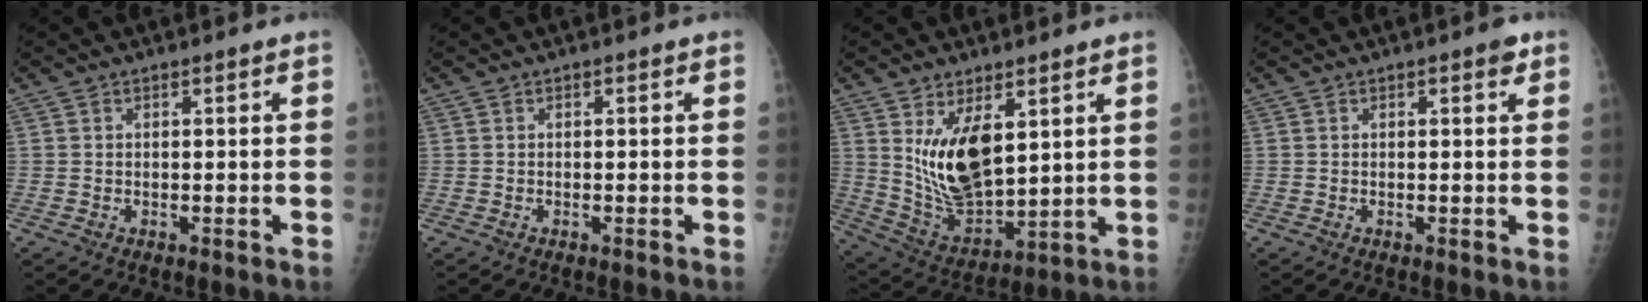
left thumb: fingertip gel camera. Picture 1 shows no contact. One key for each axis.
{"total": 0.0}
{"total": 13.8, "fx": 4.8, "fy": 6.8, "fz": 11.0, "tx": -0.175, "ty": -0.035, "tz": 0.111}
{"total": 1.7, "fx": 1.0, "fy": 0.6, "fz": 1.3, "tx": -0.014, "ty": -0.002, "tz": 0.010}